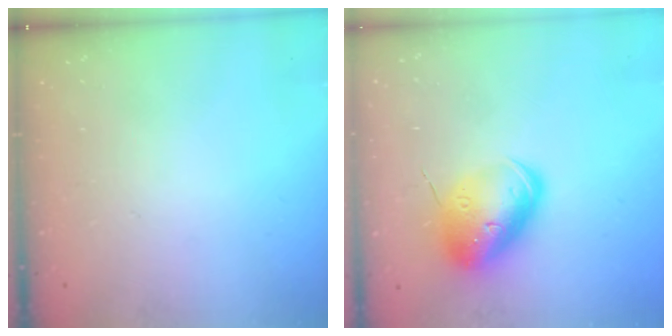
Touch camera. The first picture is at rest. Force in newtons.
{"total": 14.3, "press": 14.1, "slide": 2.4}